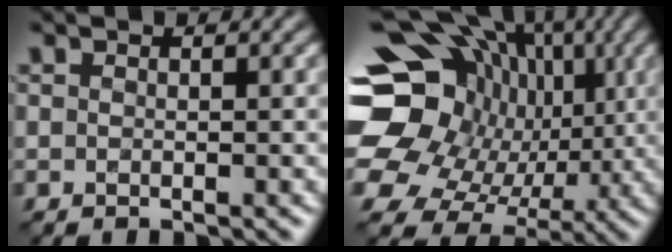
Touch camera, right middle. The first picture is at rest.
{"total": 19.7, "force": [3.9, 17.5, 8.1], "torque": [-0.183, 0.062, 0.027]}